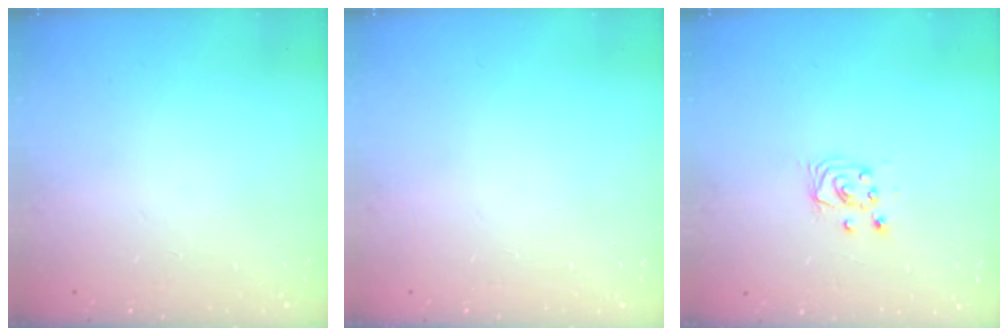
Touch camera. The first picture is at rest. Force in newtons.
{"total": 0.0}
{"total": 4.0, "press": 4.0, "slide": 0.4}